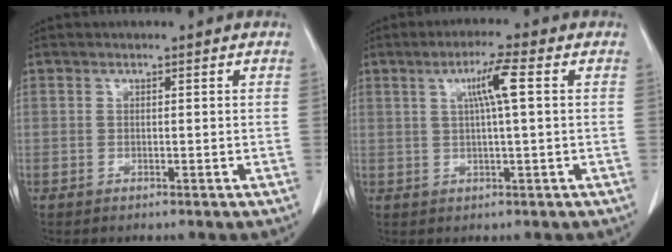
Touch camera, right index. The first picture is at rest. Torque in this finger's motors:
{"motor_torque": [0.68, 0.10, 0.35, 0.05]}